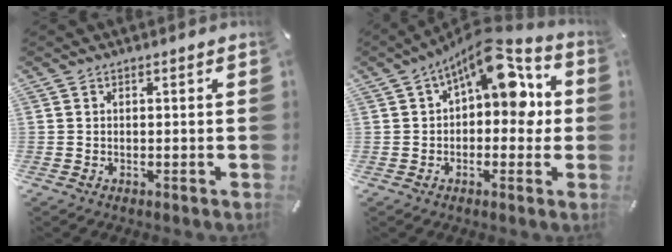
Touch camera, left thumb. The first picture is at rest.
{"total": 13.7, "force": [5.6, 6.8, 10.4], "torque": [-0.138, -0.030, 0.093]}